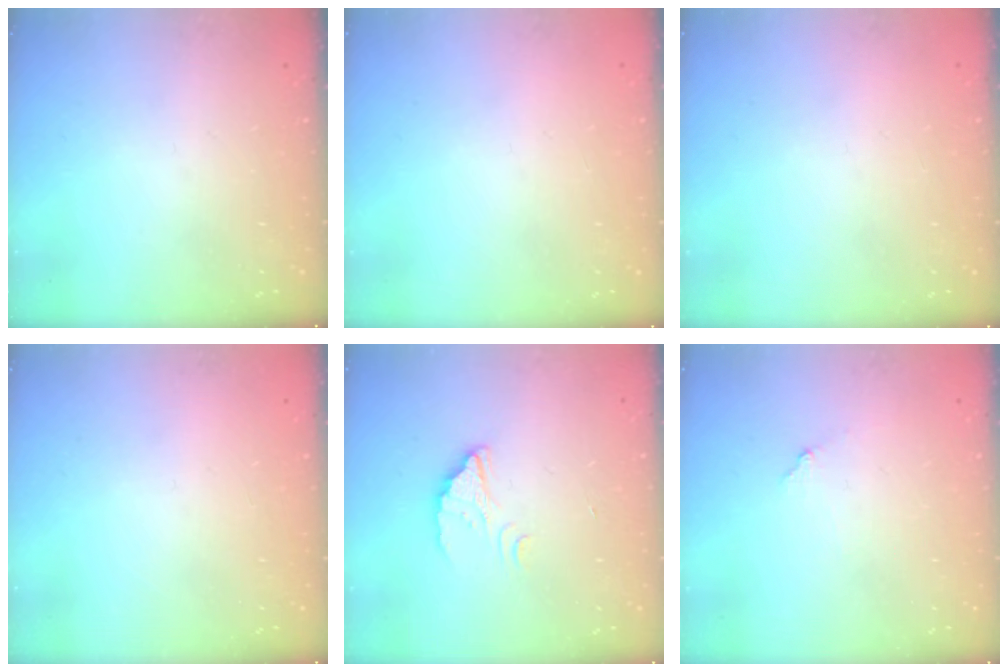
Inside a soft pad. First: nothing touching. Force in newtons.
{"total": 2.1, "press": 2.1, "slide": 0.1}
{"total": 2.1, "press": 2.1, "slide": 0.1}
{"total": 2.3, "press": 2.3, "slide": 0.1}
{"total": 2.7, "press": 2.7, "slide": 0.1}
{"total": 5.4, "press": 5.4, "slide": 0.2}